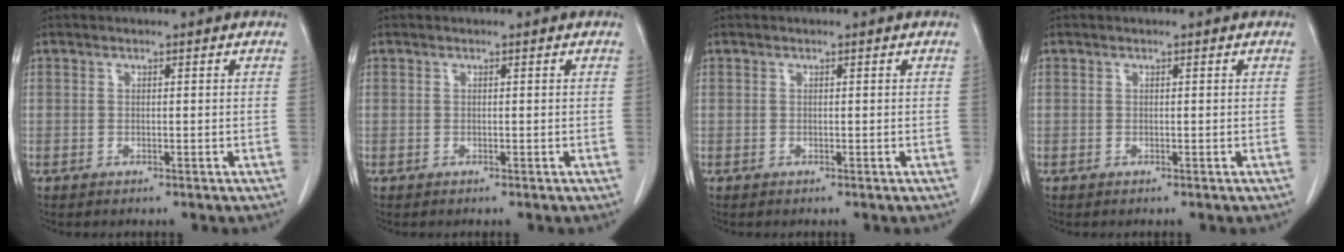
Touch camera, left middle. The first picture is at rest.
{"total": 0.0}
{"total": 0.0}
{"total": 0.0}